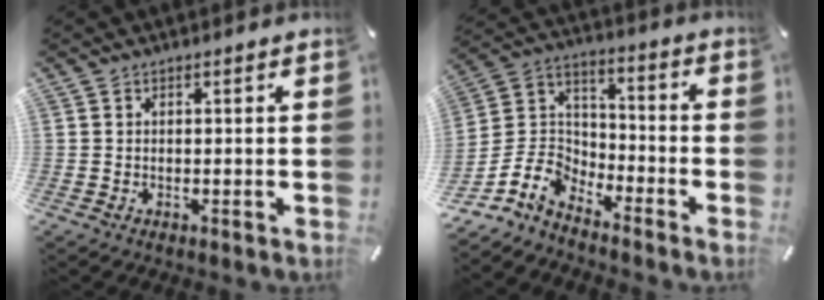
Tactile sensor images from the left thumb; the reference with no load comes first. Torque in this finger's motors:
{"motor_torque": [-0.43, 0.39, -0.20, 0.76, 0.02]}